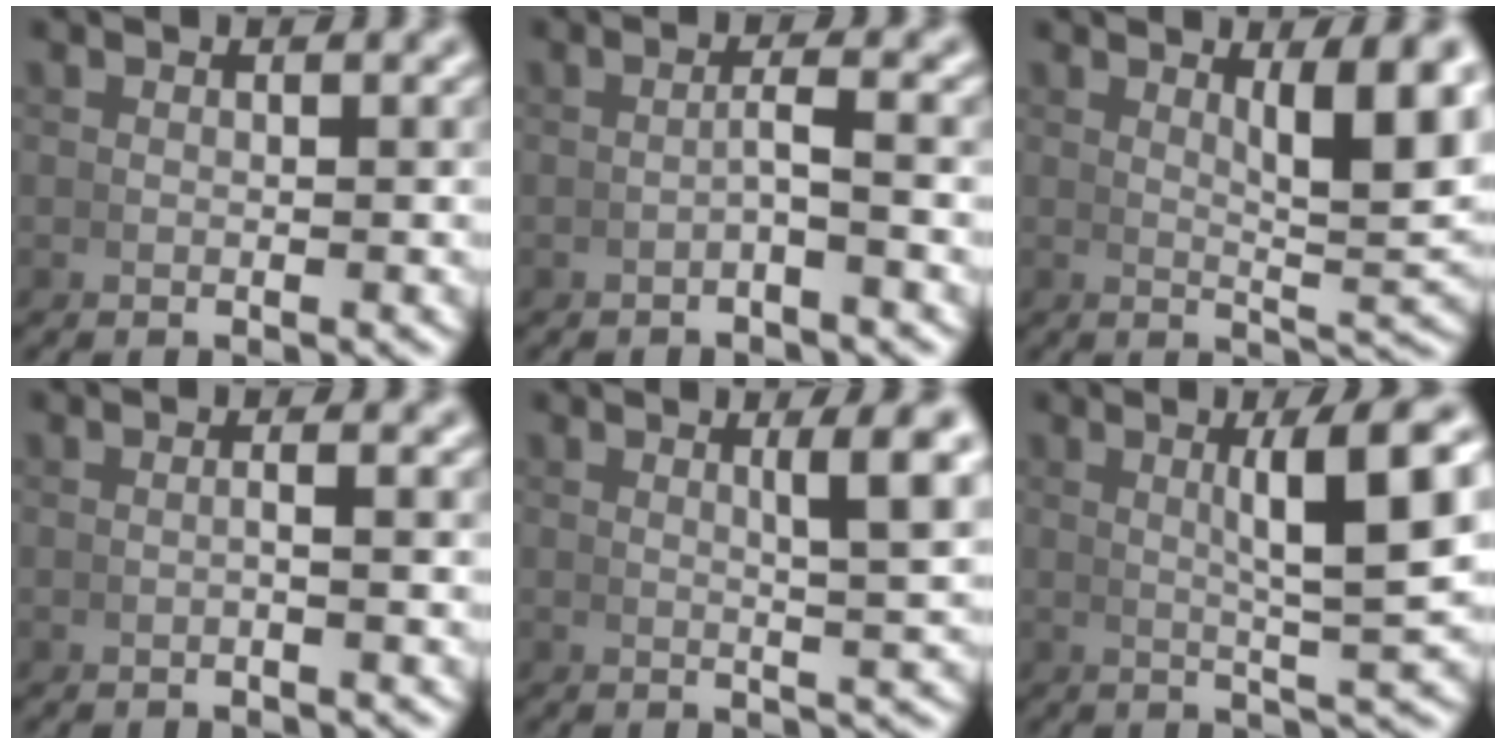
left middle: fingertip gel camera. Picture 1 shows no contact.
{"total": 1.3, "force": [-0.7, -0.1, 1.1], "torque": [-0.019, 0.003, -0.013]}
{"total": 5.9, "force": [2.4, 1.1, 5.3], "torque": [-0.066, -0.006, 0.040]}
{"total": 0.7, "force": [-0.3, -0.1, 0.7], "torque": [-0.015, 0.005, -0.004]}
{"total": 3.9, "force": [1.7, 0.3, 3.5], "torque": [-0.041, 0.003, 0.026]}
{"total": 6.2, "force": [1.7, 0.7, 5.9], "torque": [-0.077, 0.013, 0.025]}